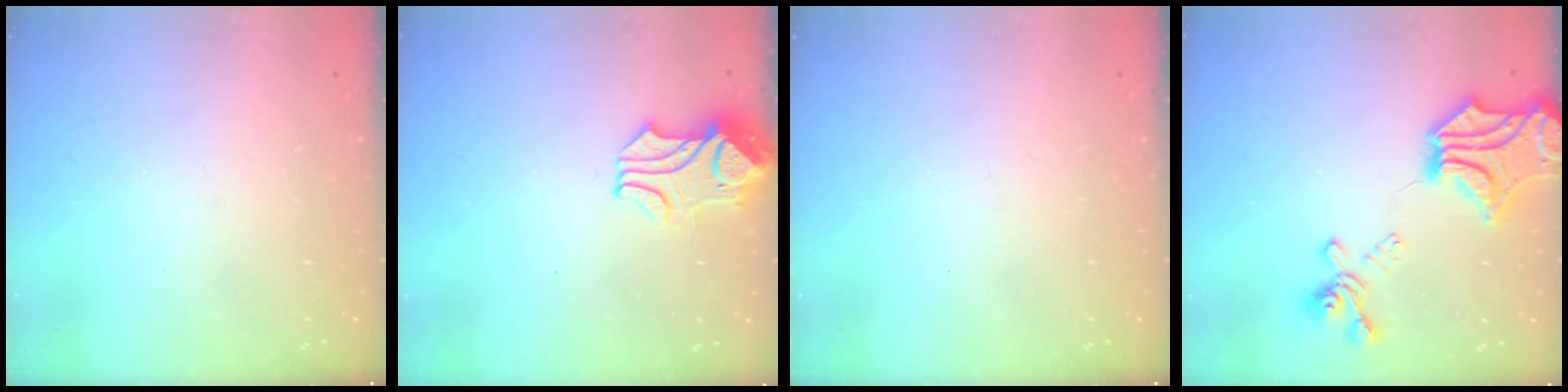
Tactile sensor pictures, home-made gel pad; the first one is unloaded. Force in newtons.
{"total": 1.1, "press": 0.6, "slide": 0.9}
{"total": 0.0}
{"total": 8.9, "press": 7.7, "slide": 4.5}